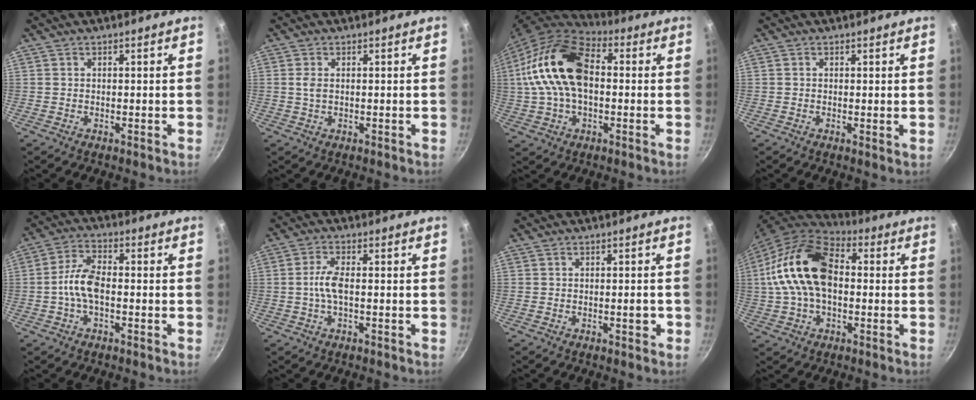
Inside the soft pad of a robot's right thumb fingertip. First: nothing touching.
{"total": 1.7, "force": [0.2, 0.9, 1.4], "torque": [-0.027, 0.000, 0.004]}
{"total": 18.4, "force": [1.4, 11.4, 14.4], "torque": [-0.264, 0.030, 0.010]}
{"total": 0.6, "force": [0.2, 0.2, 0.5], "torque": [-0.007, -0.006, -0.001]}
{"total": 6.9, "force": [-1.4, 3.4, 5.8], "torque": [-0.114, 0.026, -0.036]}
{"total": 4.2, "force": [-0.6, 1.3, 3.9], "torque": [-0.090, 0.011, -0.016]}
{"total": 1.9, "force": [-0.7, 0.9, 1.5], "torque": [-0.012, 0.007, -0.012]}
{"total": 17.7, "force": [0.7, 11.2, 13.7], "torque": [-0.242, 0.031, -0.003]}